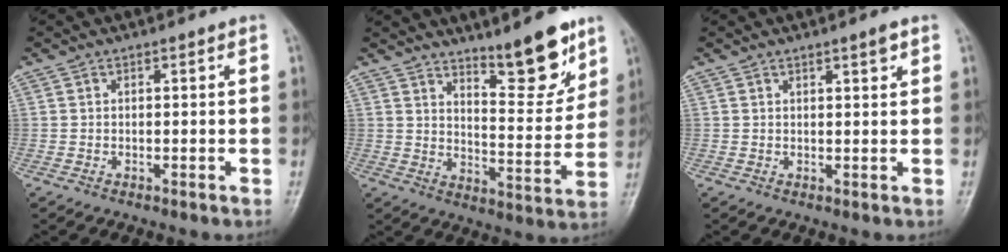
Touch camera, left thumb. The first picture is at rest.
{"total": 12.0, "force": [8.7, 3.1, 7.7], "torque": [-0.082, -0.073, 0.141]}
{"total": 1.9, "force": [1.2, 0.3, 1.4], "torque": [-0.019, -0.007, 0.019]}